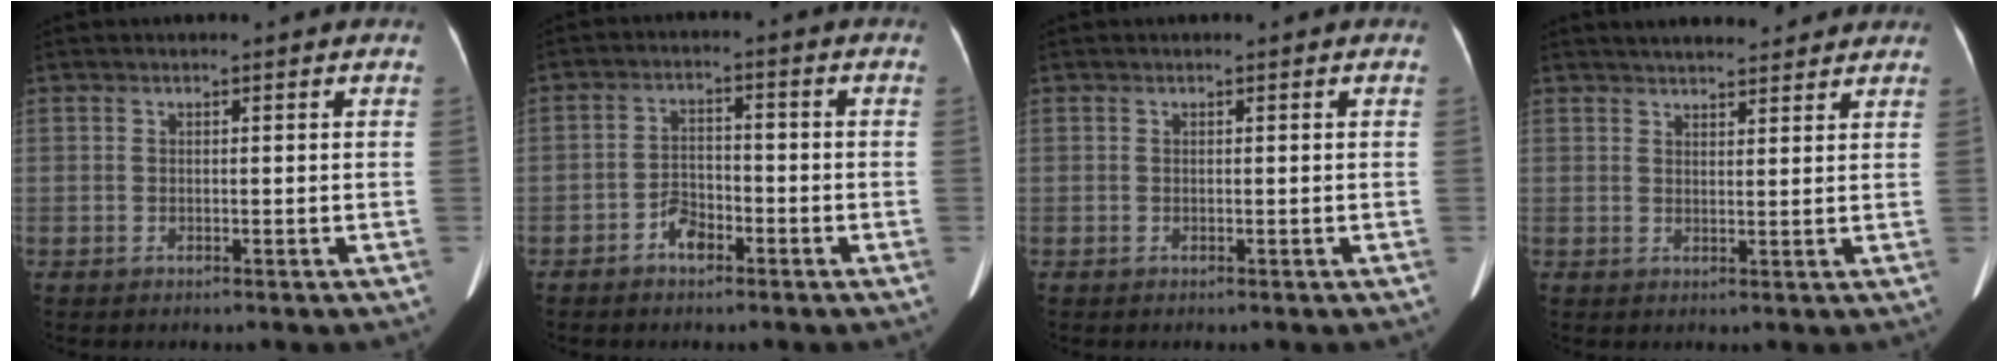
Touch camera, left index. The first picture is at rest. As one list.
[{"total": 4.0, "force": [-2.5, 2.2, 2.3], "torque": [-0.043, 0.012, -0.044]}, {"total": 0.0}, {"total": 8.5, "force": [7.7, 2.1, 3.0], "torque": [-0.036, 0.021, 0.098]}]